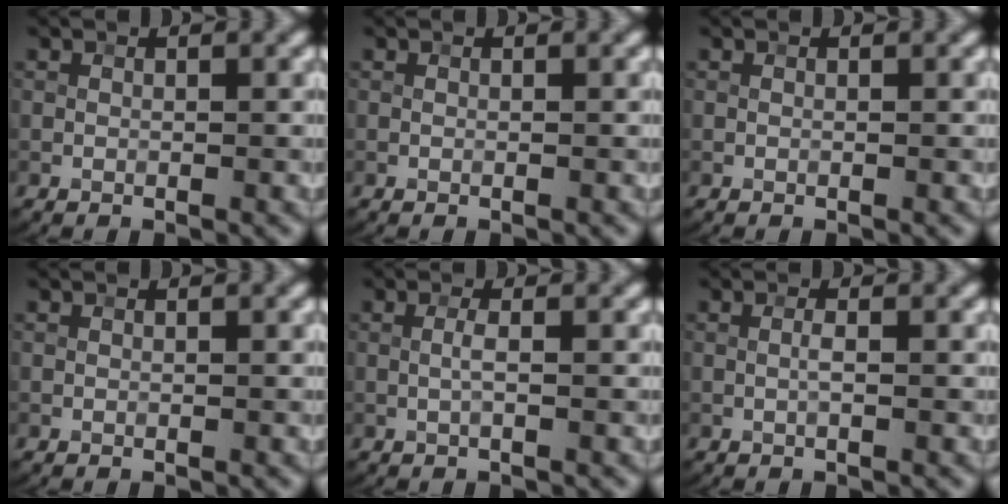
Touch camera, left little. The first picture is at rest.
{"total": 0.0}
{"total": 0.0}
{"total": 0.0}
{"total": 1.0, "force": [-0.1, 0.0, 1.0], "torque": [-0.020, 0.002, -0.004]}
{"total": 0.8, "force": [-0.2, 0.0, 0.8], "torque": [-0.014, 0.001, -0.005]}